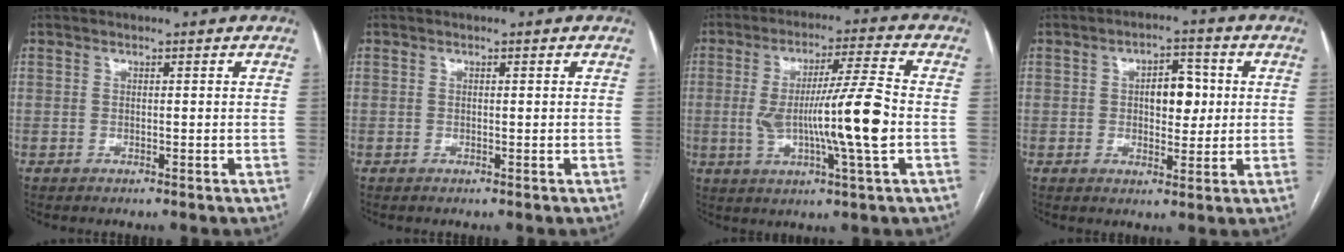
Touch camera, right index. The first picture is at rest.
{"total": 0.0}
{"total": 12.5, "force": [-1.2, -0.2, 12.5], "torque": [-0.229, 0.001, -0.023]}
{"total": 6.2, "force": [0.7, 3.2, 5.2], "torque": [-0.074, 0.014, 0.013]}